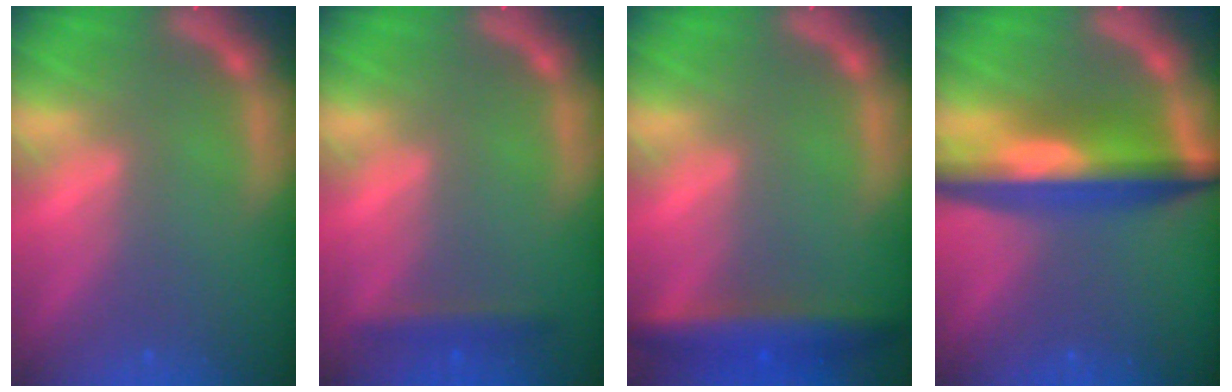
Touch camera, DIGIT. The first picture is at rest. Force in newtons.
{"total": 1.9}
{"total": 5.0}
{"total": 8.5}